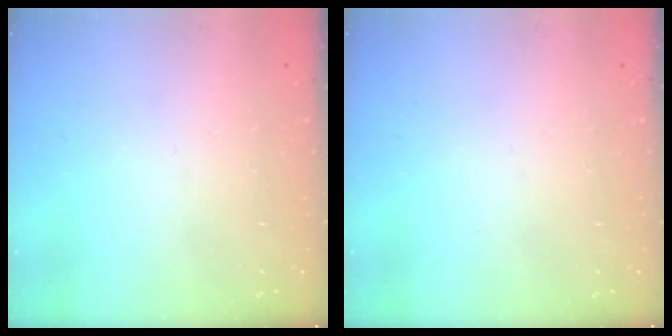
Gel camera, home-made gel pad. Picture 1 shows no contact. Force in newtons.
{"total": 0.0}